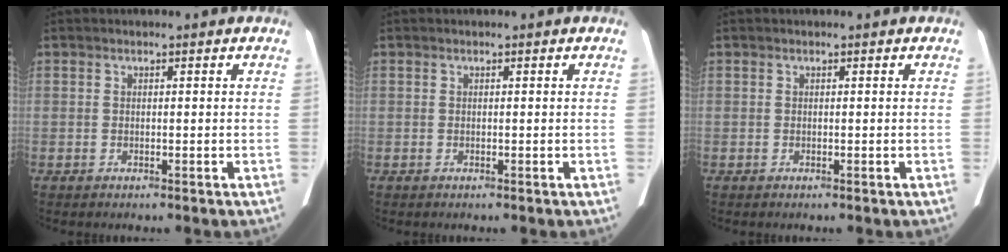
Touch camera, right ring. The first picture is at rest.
{"total": 0.0}
{"total": 0.0}